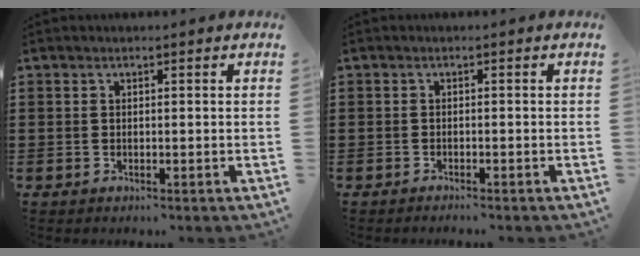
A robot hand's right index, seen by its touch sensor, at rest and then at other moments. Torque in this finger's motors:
{"motor_torque": [-0.03, 0.39, 0.01, 0.00]}